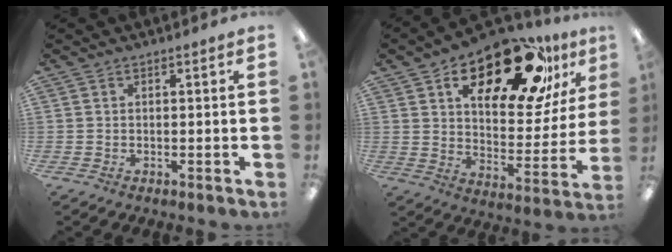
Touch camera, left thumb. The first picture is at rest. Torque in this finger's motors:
{"motor_torque": [0.39, 1.45, 1.29, -1.48, 0.13]}